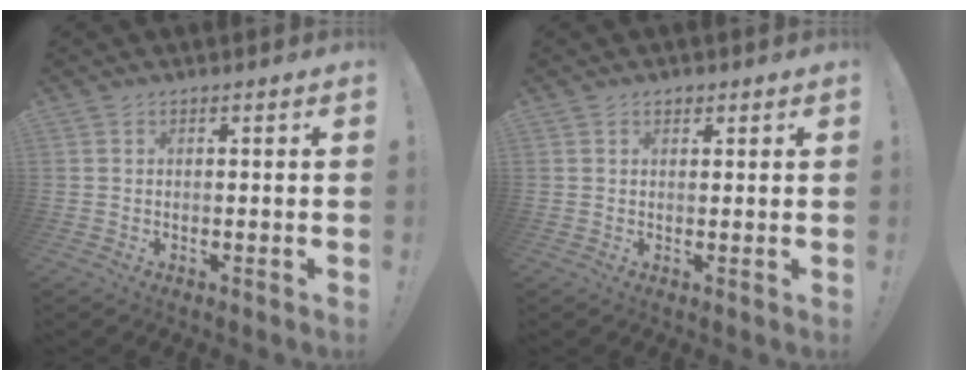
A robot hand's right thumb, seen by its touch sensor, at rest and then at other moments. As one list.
[{"total": 1.1, "force": [0.8, 0.8, 0.3], "torque": [0.000, -0.002, 0.013]}]